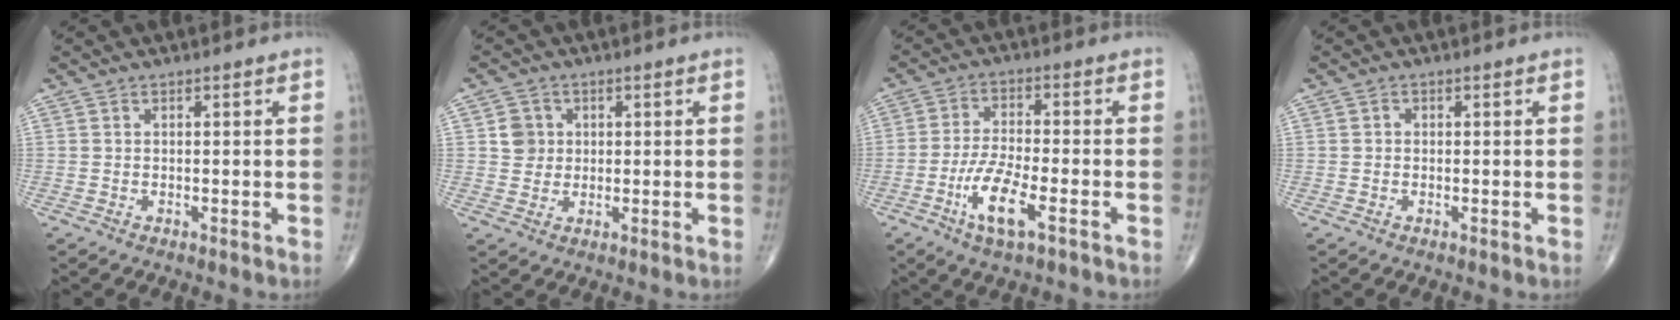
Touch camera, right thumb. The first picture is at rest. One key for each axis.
{"total": 4.0, "fx": 0.9, "fy": 3.8, "fz": 0.9, "tx": 0.006, "ty": 0.001, "tz": 0.011}
{"total": 8.6, "fx": -3.8, "fy": 2.3, "fz": 7.3, "tx": -0.152, "ty": 0.014, "tz": -0.069}
{"total": 0.7, "fx": -0.1, "fy": 0.7, "fz": 0.2, "tx": 0.001, "ty": 0.002, "tz": -0.003}